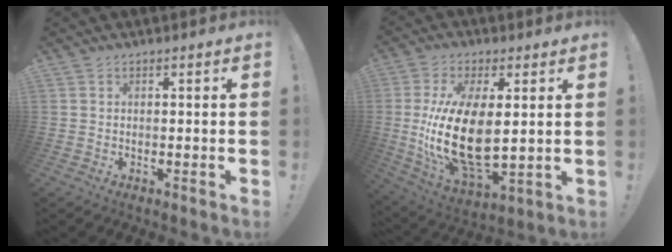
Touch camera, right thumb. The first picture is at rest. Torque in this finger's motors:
{"motor_torque": [2.55, 2.46, 2.44, -0.09, 0.24]}